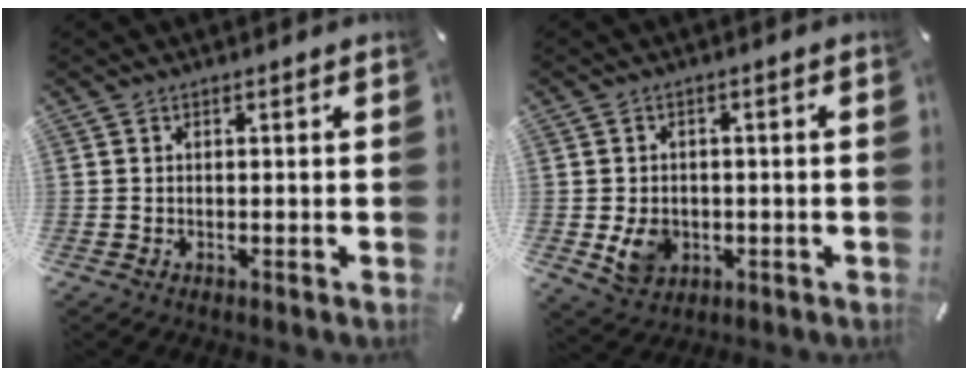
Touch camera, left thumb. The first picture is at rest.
{"total": 6.6, "force": [-0.9, 5.6, 3.3], "torque": [-0.054, -0.001, -0.017]}